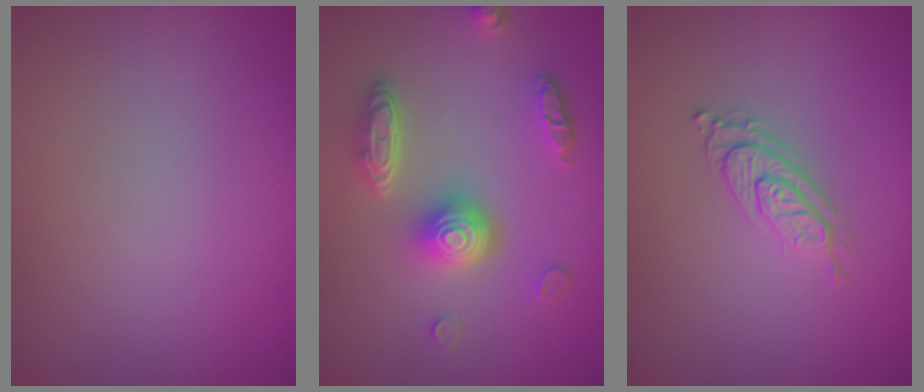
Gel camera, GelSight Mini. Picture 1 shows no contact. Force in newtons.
{"total": 4.9, "press": 3.8, "slide": 3.2}
{"total": 2.7, "press": 2.0, "slide": 1.9}